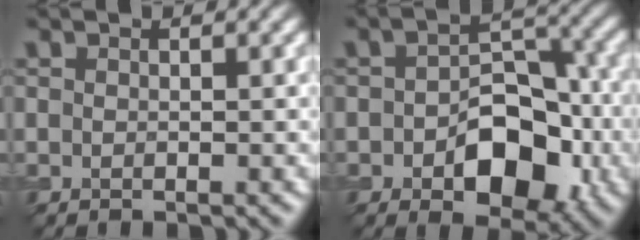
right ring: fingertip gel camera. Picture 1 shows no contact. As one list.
[{"total": 8.0, "force": [-2.4, 4.8, 6.0], "torque": [-0.078, 0.005, -0.031]}]